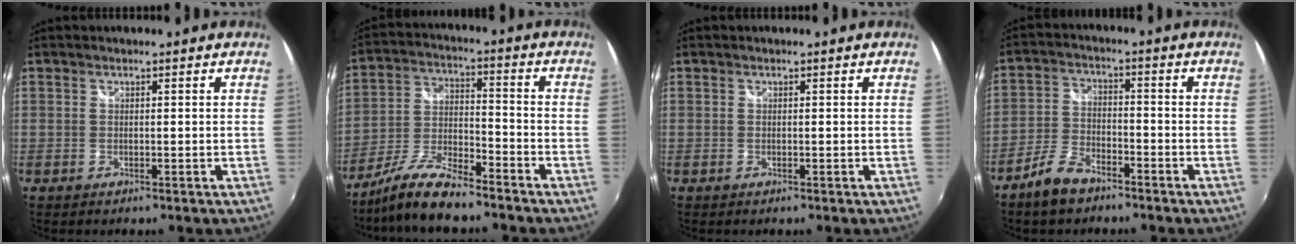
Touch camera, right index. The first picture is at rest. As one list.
[{"total": 11.3, "force": [-9.4, 2.1, 5.9], "torque": [-0.125, 0.001, -0.178]}, {"total": 0.0}, {"total": 6.9, "force": [-5.2, 2.9, 3.5], "torque": [-0.082, 0.007, -0.101]}]